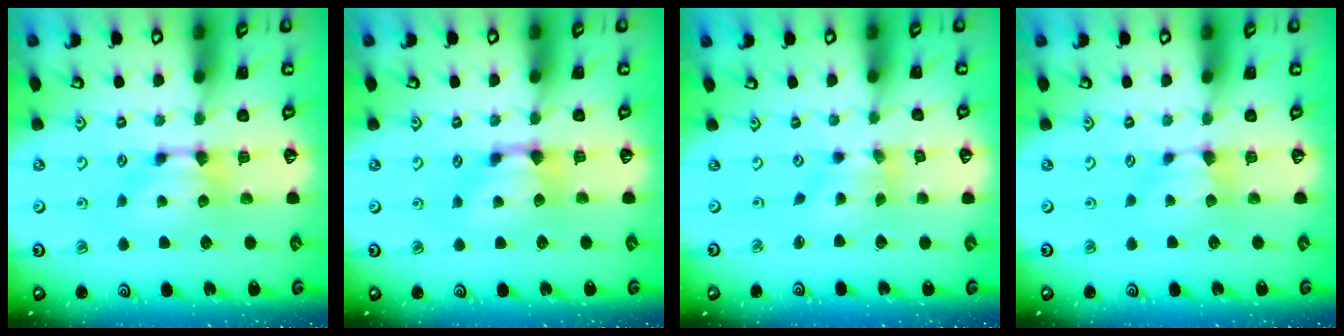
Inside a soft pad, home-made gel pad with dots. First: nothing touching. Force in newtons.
{"total": 0.9, "press": 0.5, "slide": 0.8}
{"total": 1.8, "press": 1.3, "slide": 1.3}
{"total": 0.0}